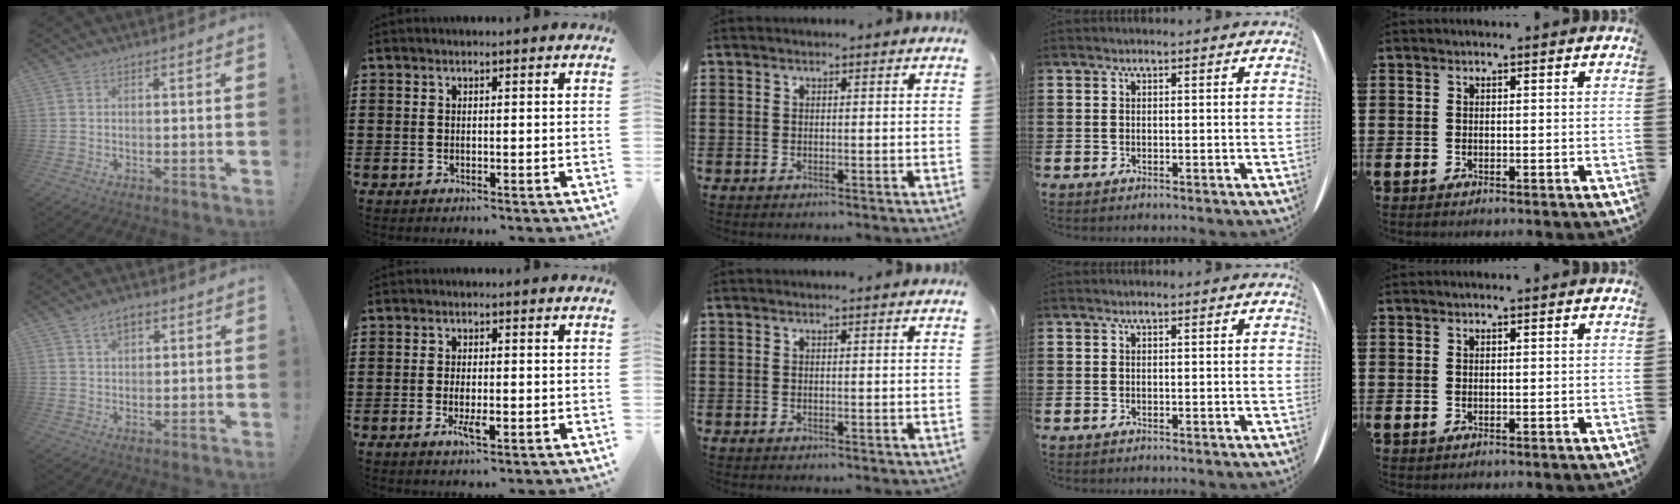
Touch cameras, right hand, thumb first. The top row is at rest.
{"thumb": {"total": 4.4, "force": [2.2, 2.5, 2.8], "torque": [-0.039, -0.002, 0.037]}, "index": {"total": 3.3, "force": [-1.0, 1.1, 2.9], "torque": [-0.058, -0.001, -0.019]}}